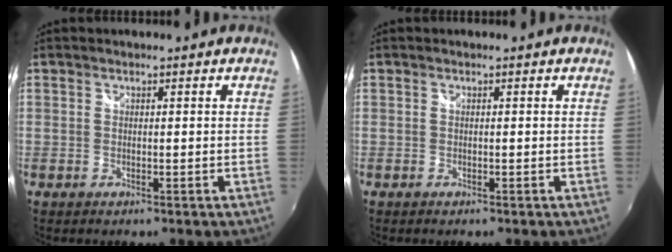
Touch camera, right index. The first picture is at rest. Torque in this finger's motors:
{"motor_torque": [0.14, -0.08, -0.02, 0.00]}